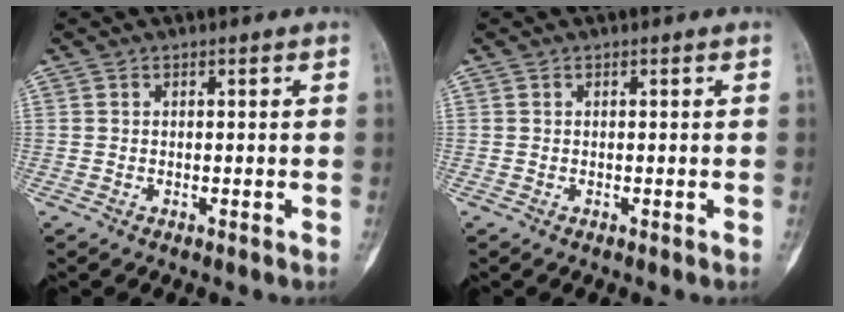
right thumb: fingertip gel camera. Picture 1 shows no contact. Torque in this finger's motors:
{"motor_torque": [0.00, 0.00, 0.03, -0.02, 0.00]}